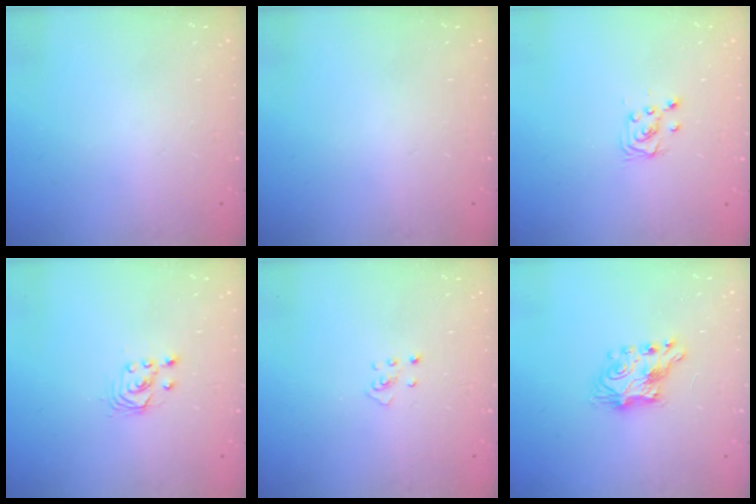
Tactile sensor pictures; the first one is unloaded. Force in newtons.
{"total": 0.0}
{"total": 3.8, "press": 3.8, "slide": 0.3}
{"total": 2.5, "press": 2.5, "slide": 0.2}
{"total": 3.6, "press": 3.6, "slide": 0.4}
{"total": 7.2, "press": 7.2, "slide": 0.4}